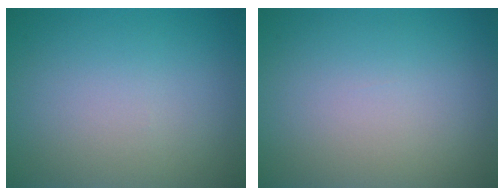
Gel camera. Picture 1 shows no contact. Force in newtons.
{"total": 0.0}